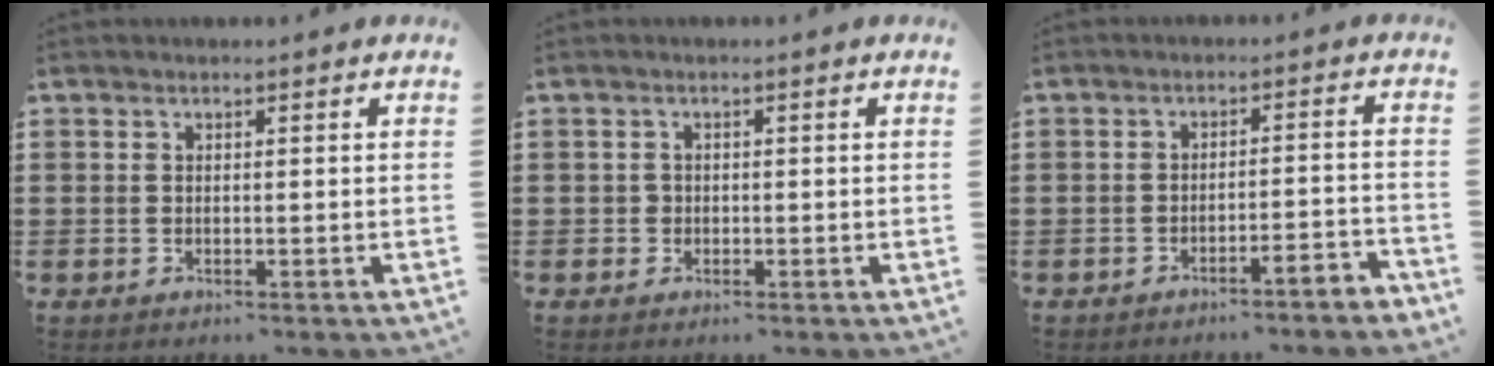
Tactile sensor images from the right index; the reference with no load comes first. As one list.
[{"total": 0.9, "force": [-0.2, 0.9, 0.2], "torque": [-0.006, 0.004, -0.004]}, {"total": 3.2, "force": [-2.9, -0.2, 1.3], "torque": [-0.023, -0.001, -0.061]}]